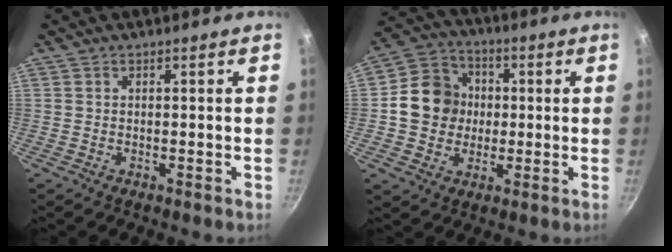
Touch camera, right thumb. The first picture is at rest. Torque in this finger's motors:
{"motor_torque": [0.04, 1.65, 0.60, -0.91, 0.34]}